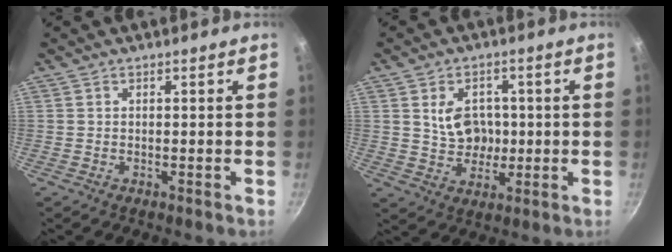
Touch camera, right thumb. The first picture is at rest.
{"total": 7.7, "force": [1.0, 6.1, 4.6], "torque": [-0.047, -0.005, 0.020]}